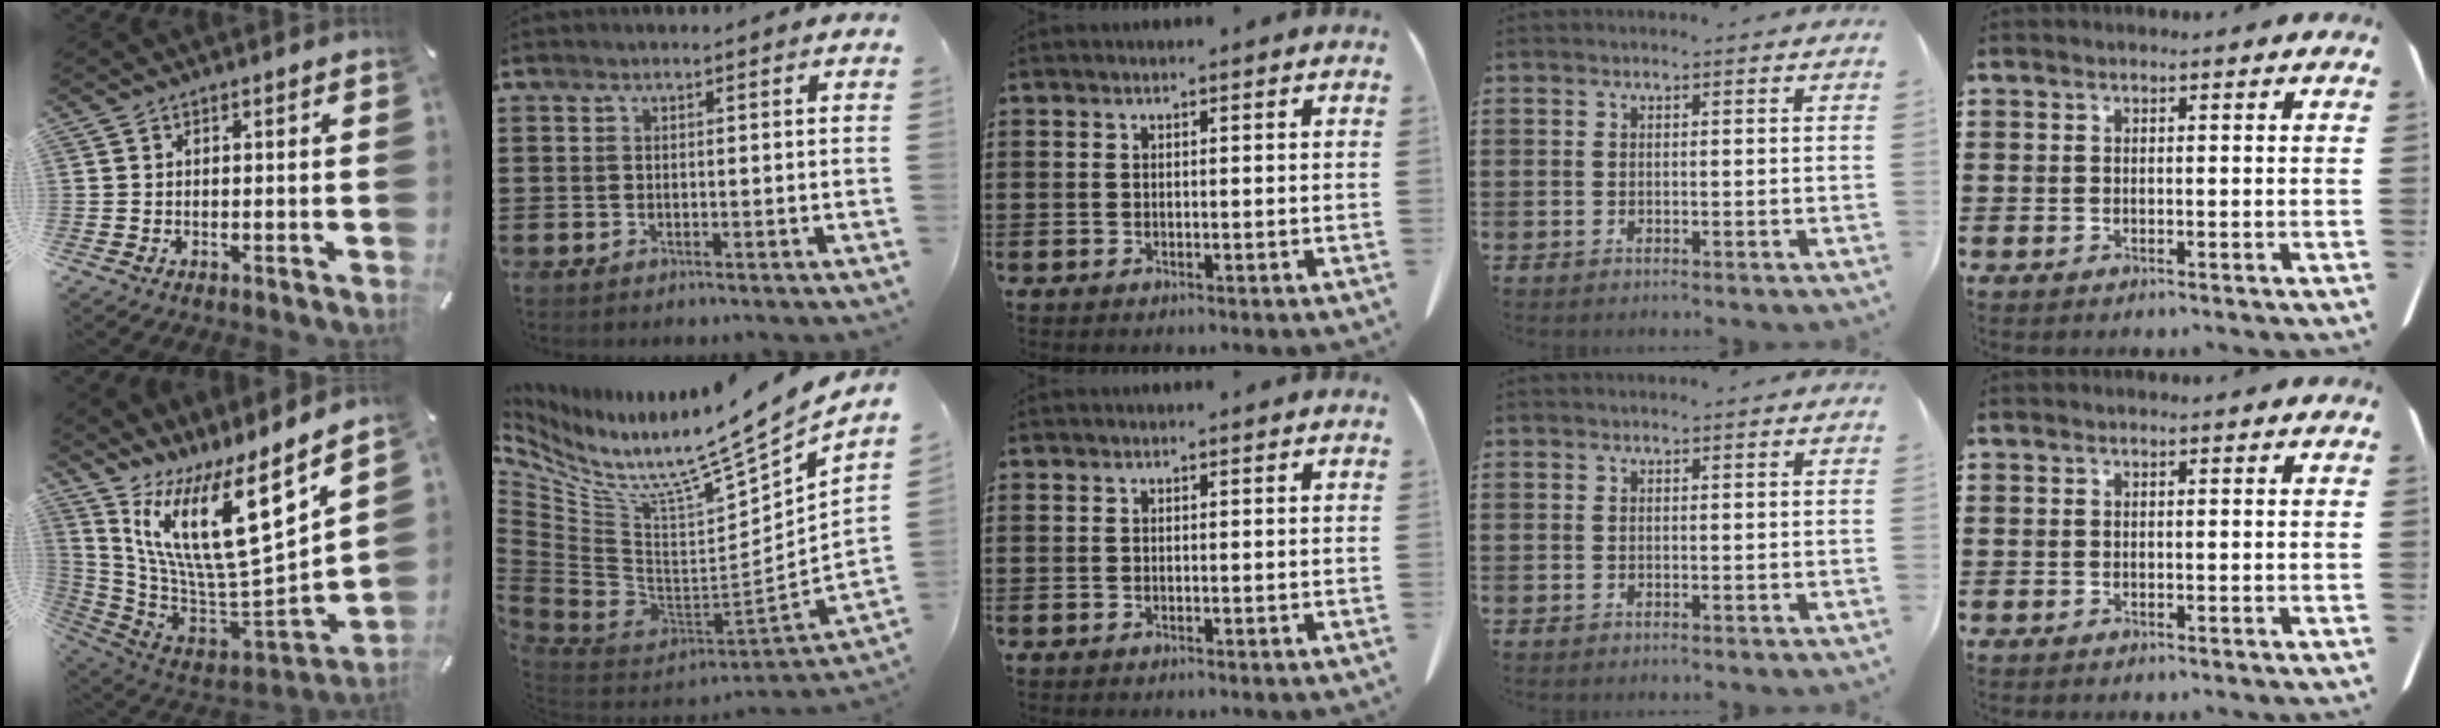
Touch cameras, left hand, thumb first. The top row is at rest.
{"thumb": {"total": 20.5, "force": [9.0, 6.7, 17.2], "torque": [-0.293, -0.093, 0.144]}, "index": {"total": 10.3, "force": [8.7, -0.2, 5.5], "torque": [-0.121, -0.095, 0.134]}}